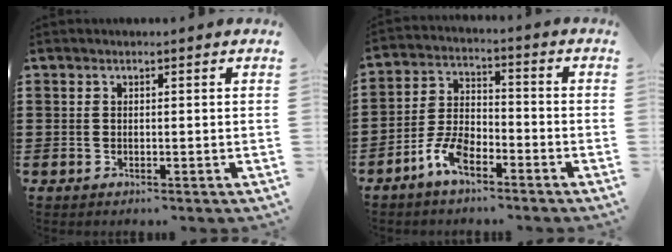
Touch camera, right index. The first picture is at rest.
{"total": 6.4, "force": [-4.2, 2.8, 4.0], "torque": [-0.101, 0.007, -0.085]}